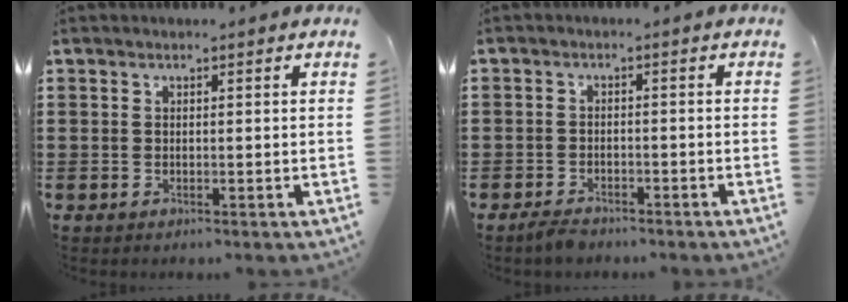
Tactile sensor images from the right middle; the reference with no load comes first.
{"total": 2.1, "force": [-1.9, 0.7, 0.1], "torque": [-0.007, 0.005, -0.040]}